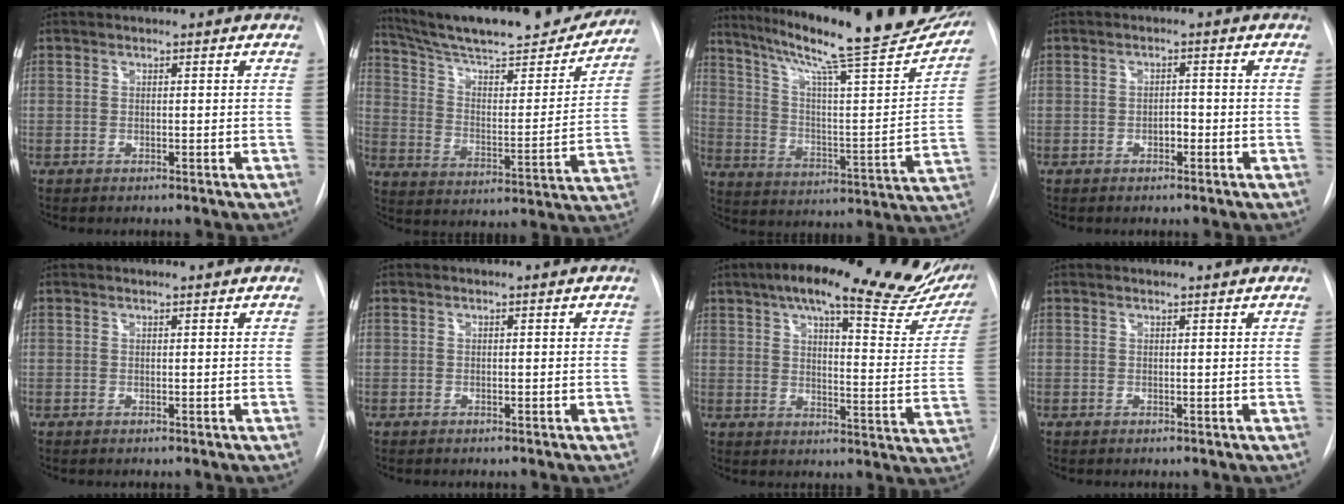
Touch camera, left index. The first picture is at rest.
{"total": 26.6, "force": [23.6, 4.2, 11.5], "torque": [-0.180, -0.032, 0.331]}
{"total": 28.7, "force": [24.0, 2.7, 15.4], "torque": [-0.243, -0.050, 0.326]}
{"total": 1.5, "force": [-0.7, 0.8, 1.0], "torque": [-0.014, 0.004, -0.012]}
{"total": 0.9, "force": [0.9, -0.2, 0.2], "torque": [-0.008, 0.004, 0.015]}
{"total": 0.0}
{"total": 27.7, "force": [21.3, 6.0, 16.7], "torque": [-0.229, -0.008, 0.258]}
{"total": 1.2, "force": [1.2, -0.2, 0.2], "torque": [-0.009, 0.005, 0.018]}